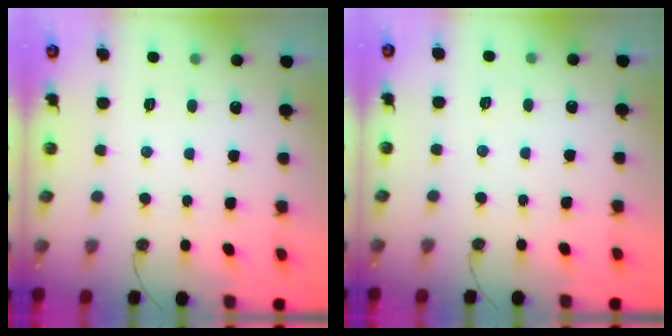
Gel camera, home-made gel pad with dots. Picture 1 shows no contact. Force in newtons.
{"total": 2.6, "press": 1.3, "slide": 2.2}